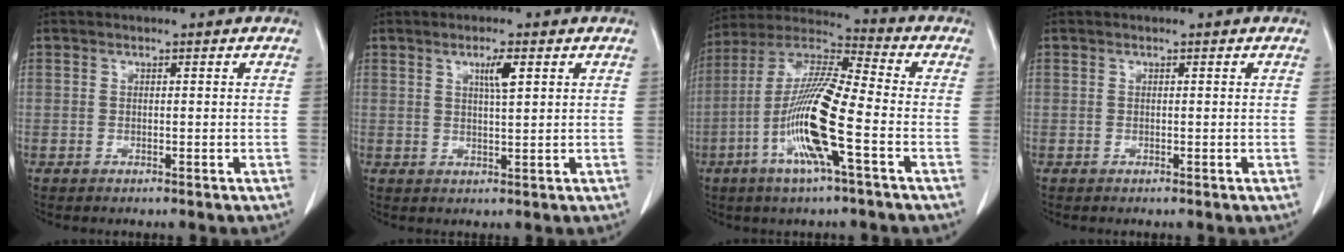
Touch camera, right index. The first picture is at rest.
{"total": 3.2, "force": [1.4, 0.2, 2.8], "torque": [-0.049, -0.002, 0.023]}
{"total": 15.2, "force": [-4.5, 1.0, 14.5], "torque": [-0.295, -0.006, -0.093]}
{"total": 0.0}